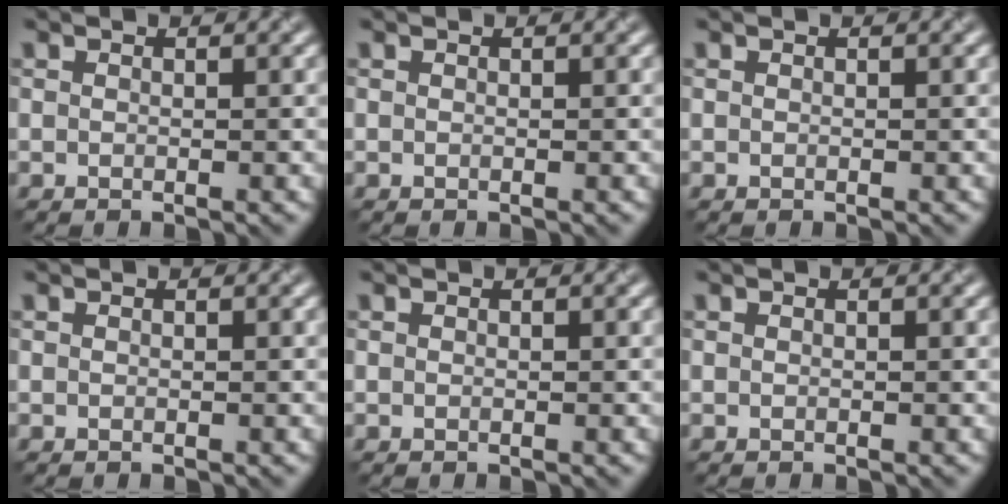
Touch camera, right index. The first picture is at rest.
{"total": 0.0}
{"total": 0.0}
{"total": 0.0}
{"total": 0.0}
{"total": 0.0}